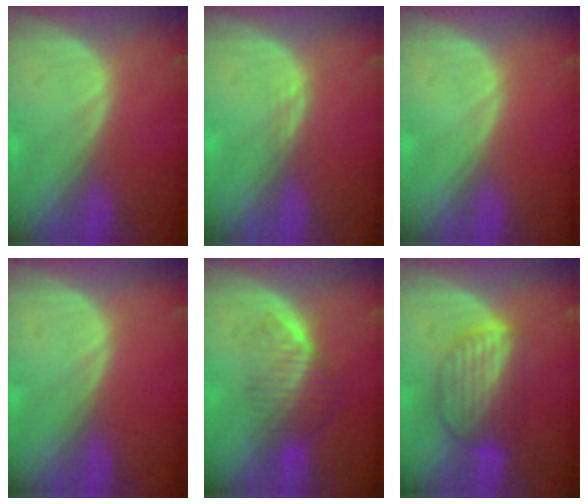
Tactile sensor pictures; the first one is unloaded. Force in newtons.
{"total": 1.0, "press": 0.8, "slide": 0.7}
{"total": 0.0}
{"total": 0.0}
{"total": 6.4, "press": 5.8, "slide": 2.7}
{"total": 7.5, "press": 7.1, "slide": 2.4}